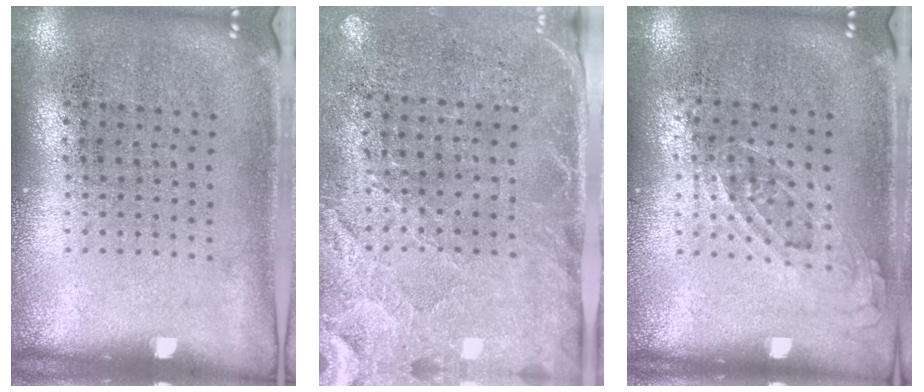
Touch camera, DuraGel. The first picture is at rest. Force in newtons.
{"total": 2.8, "press": 2.4, "slide": 1.3}
{"total": 0.8, "press": 0.7, "slide": 0.4}